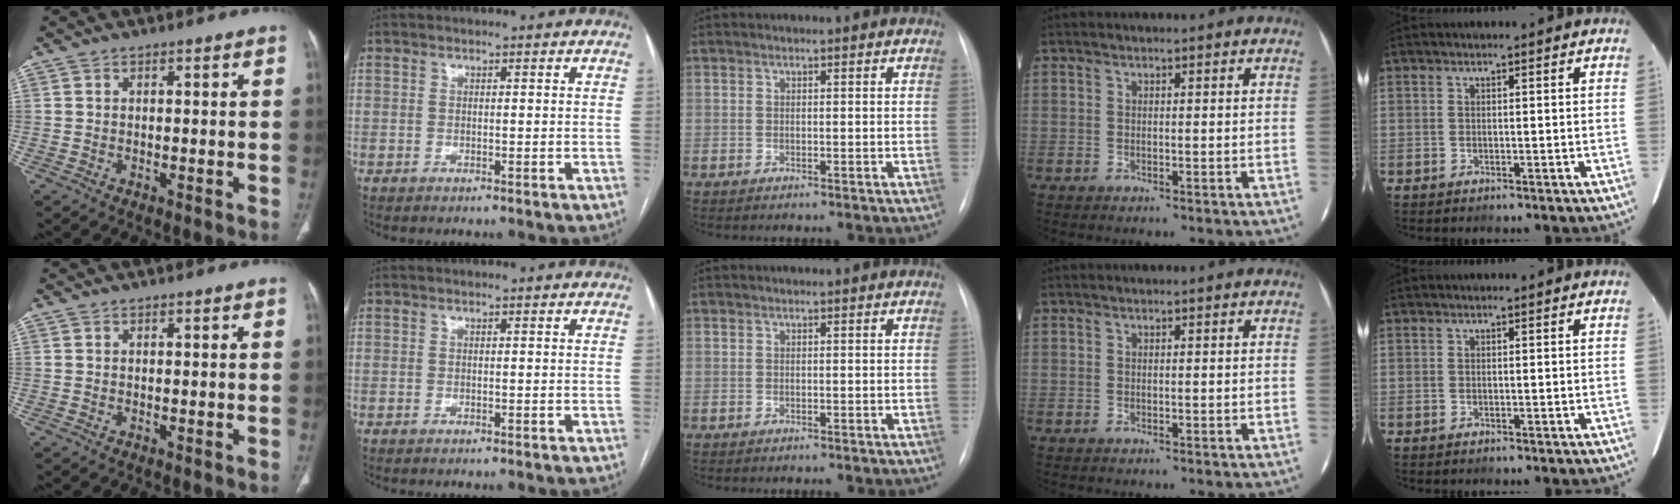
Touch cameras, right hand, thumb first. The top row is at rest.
{}